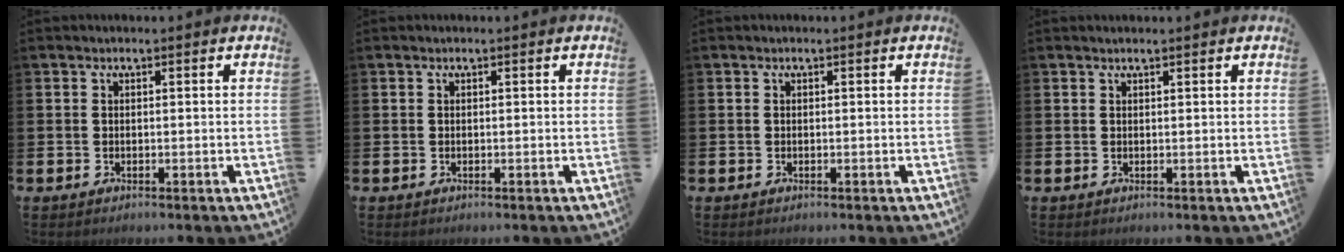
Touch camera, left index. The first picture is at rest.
{"total": 0.0}
{"total": 0.0}
{"total": 0.6, "force": [0.6, 0.0, 0.1], "torque": [0.004, -0.003, 0.010]}